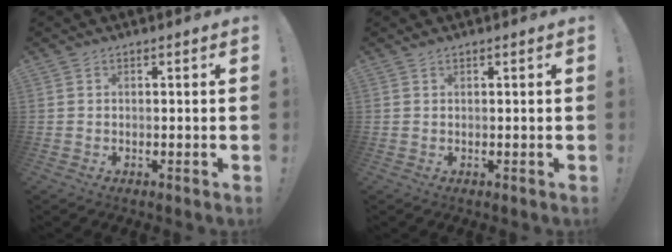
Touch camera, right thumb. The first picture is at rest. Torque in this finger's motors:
{"motor_torque": [0.01, 0.08, 0.05, -0.13, 0.03]}